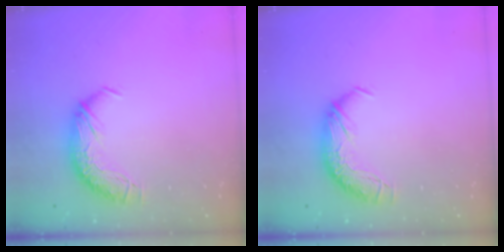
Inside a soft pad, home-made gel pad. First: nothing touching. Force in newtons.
{"total": 0.0}